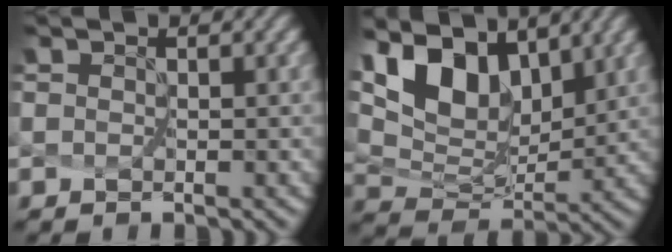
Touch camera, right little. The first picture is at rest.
{"total": 9.6, "force": [5.3, 4.8, 6.3], "torque": [-0.129, 0.011, 0.098]}